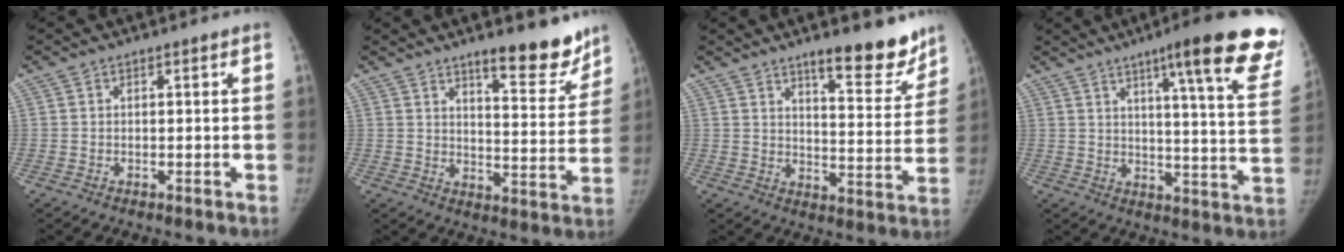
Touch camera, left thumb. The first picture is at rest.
{"total": 11.8, "force": [9.1, 3.2, 6.8], "torque": [-0.048, -0.068, 0.130]}
{"total": 12.7, "force": [9.6, 3.5, 7.5], "torque": [-0.056, -0.070, 0.139]}
{"total": 21.6, "force": [13.4, 2.6, 16.8], "torque": [-0.203, -0.058, 0.168]}